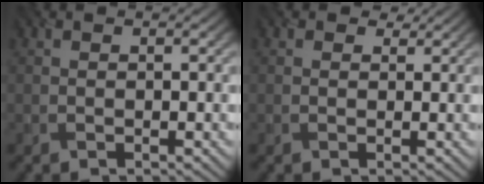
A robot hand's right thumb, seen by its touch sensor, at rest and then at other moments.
{"total": 1.0, "force": [0.7, 0.7, -0.3], "torque": [0.002, -0.006, 0.012]}